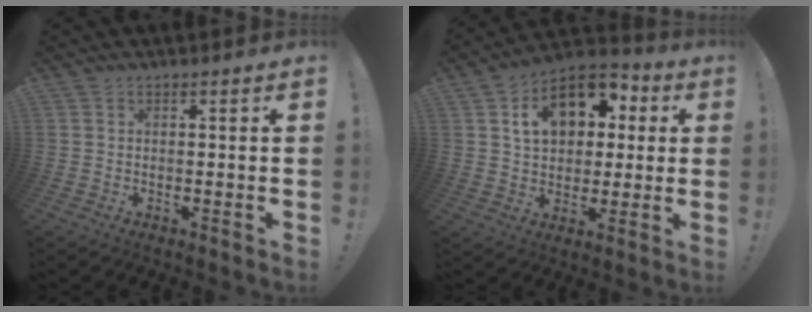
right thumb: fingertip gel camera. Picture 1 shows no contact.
{"total": 16.4, "force": [5.9, 11.4, 10.2], "torque": [-0.146, -0.013, 0.108]}